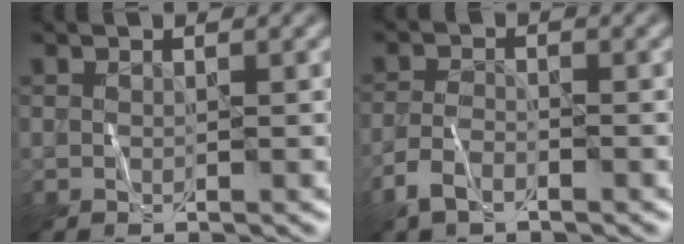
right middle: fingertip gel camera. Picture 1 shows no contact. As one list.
[{"total": 2.5, "force": [-1.9, 0.9, 1.3], "torque": [-0.027, 0.003, -0.044]}]